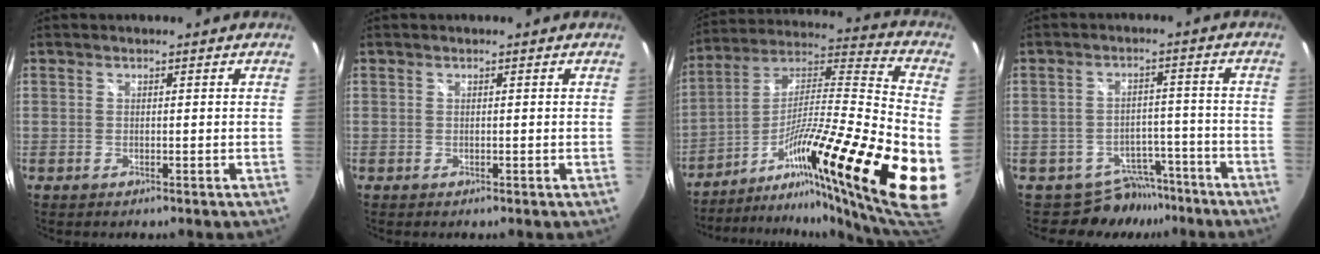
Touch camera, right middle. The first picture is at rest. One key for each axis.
{"total": 0.0}
{"total": 25.4, "fx": -8.0, "fy": 1.3, "fz": 24.1, "tx": -0.352, "ty": -0.029, "tz": -0.139}
{"total": 6.5, "fx": -5.3, "fy": 3.7, "fz": 0.0, "tx": 0.002, "ty": 0.023, "tz": -0.071}